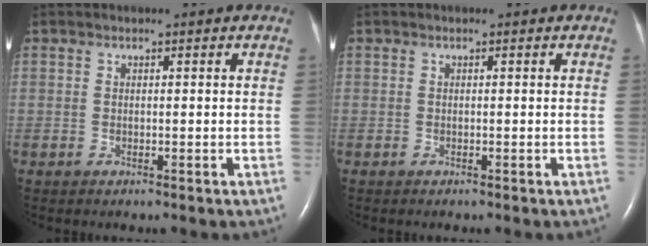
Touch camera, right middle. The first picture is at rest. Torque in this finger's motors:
{"motor_torque": [-0.61, 0.14, -0.42, -0.08]}